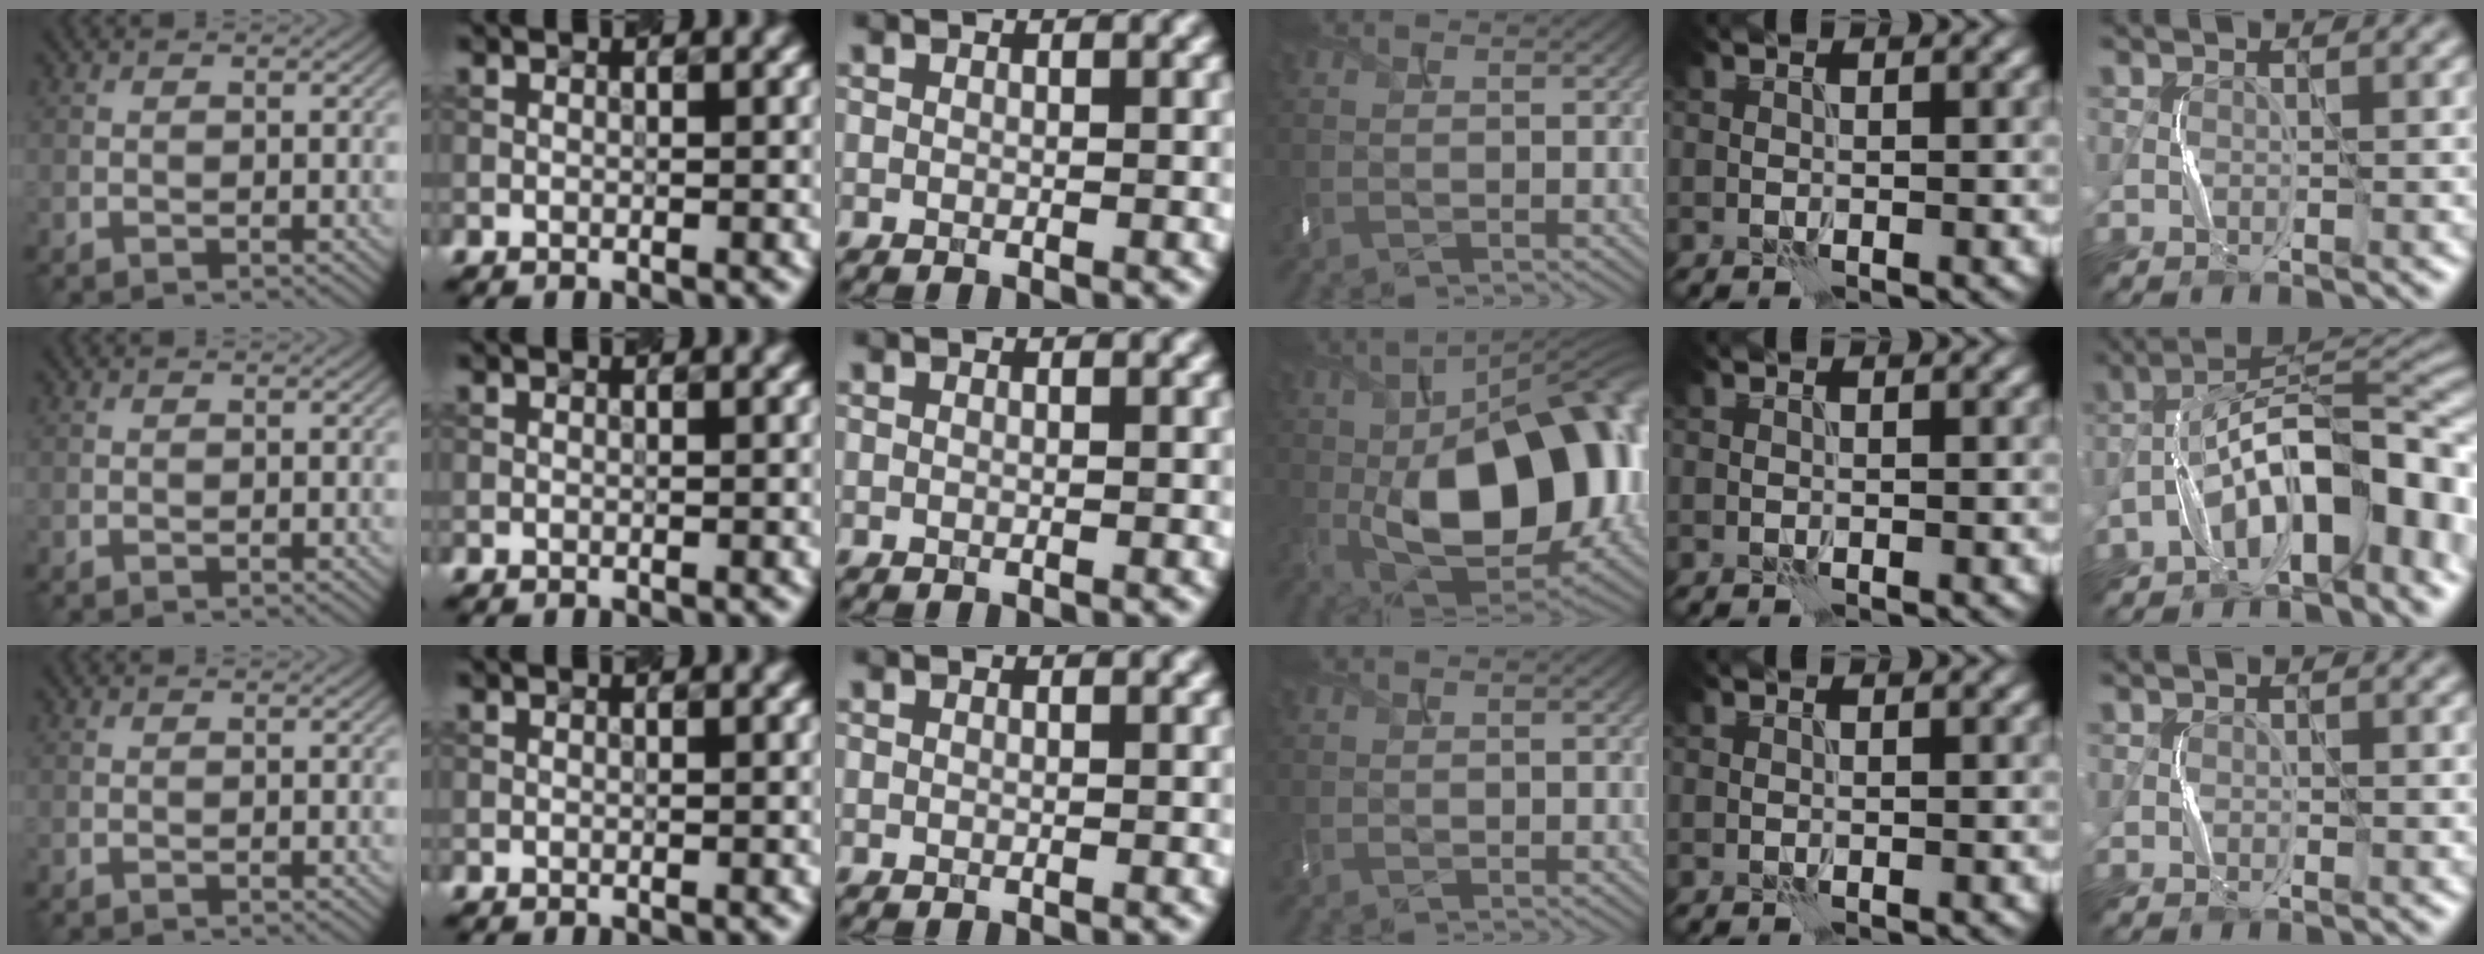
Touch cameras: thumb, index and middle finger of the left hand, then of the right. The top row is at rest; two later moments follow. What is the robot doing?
{"motion": "shake", "object": "handbell"}